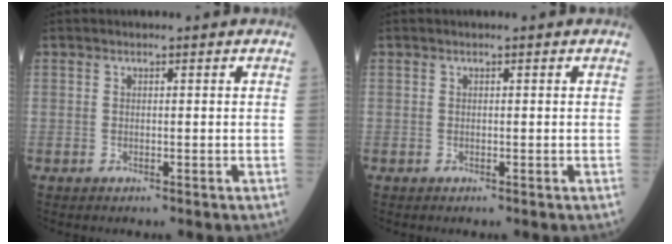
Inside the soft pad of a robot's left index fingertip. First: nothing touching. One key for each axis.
{"total": 0.0}